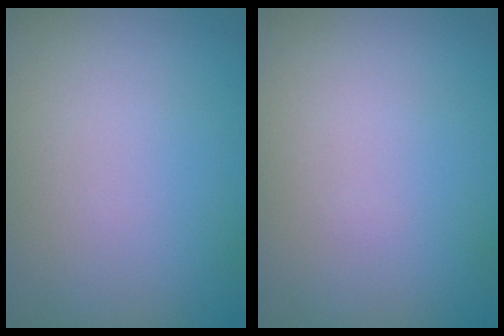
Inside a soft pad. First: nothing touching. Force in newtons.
{"total": 0.0}